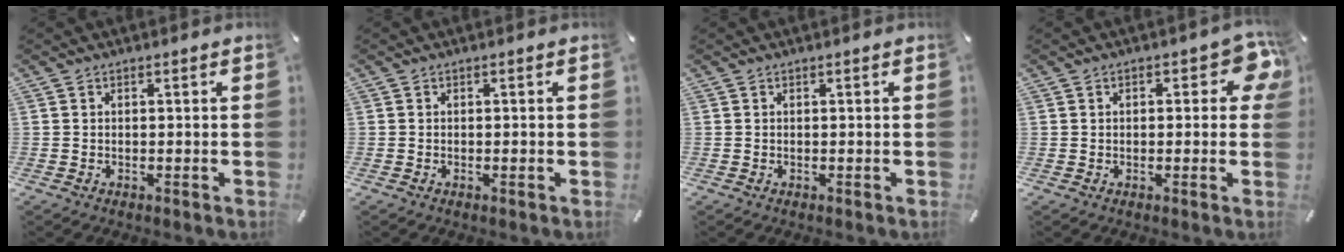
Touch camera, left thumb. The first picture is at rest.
{"total": 0.7, "force": [-0.3, 0.2, 0.6], "torque": [-0.012, -0.004, -0.003]}
{"total": 0.0}
{"total": 6.5, "force": [1.6, 3.7, 5.1], "torque": [-0.058, 0.002, 0.022]}